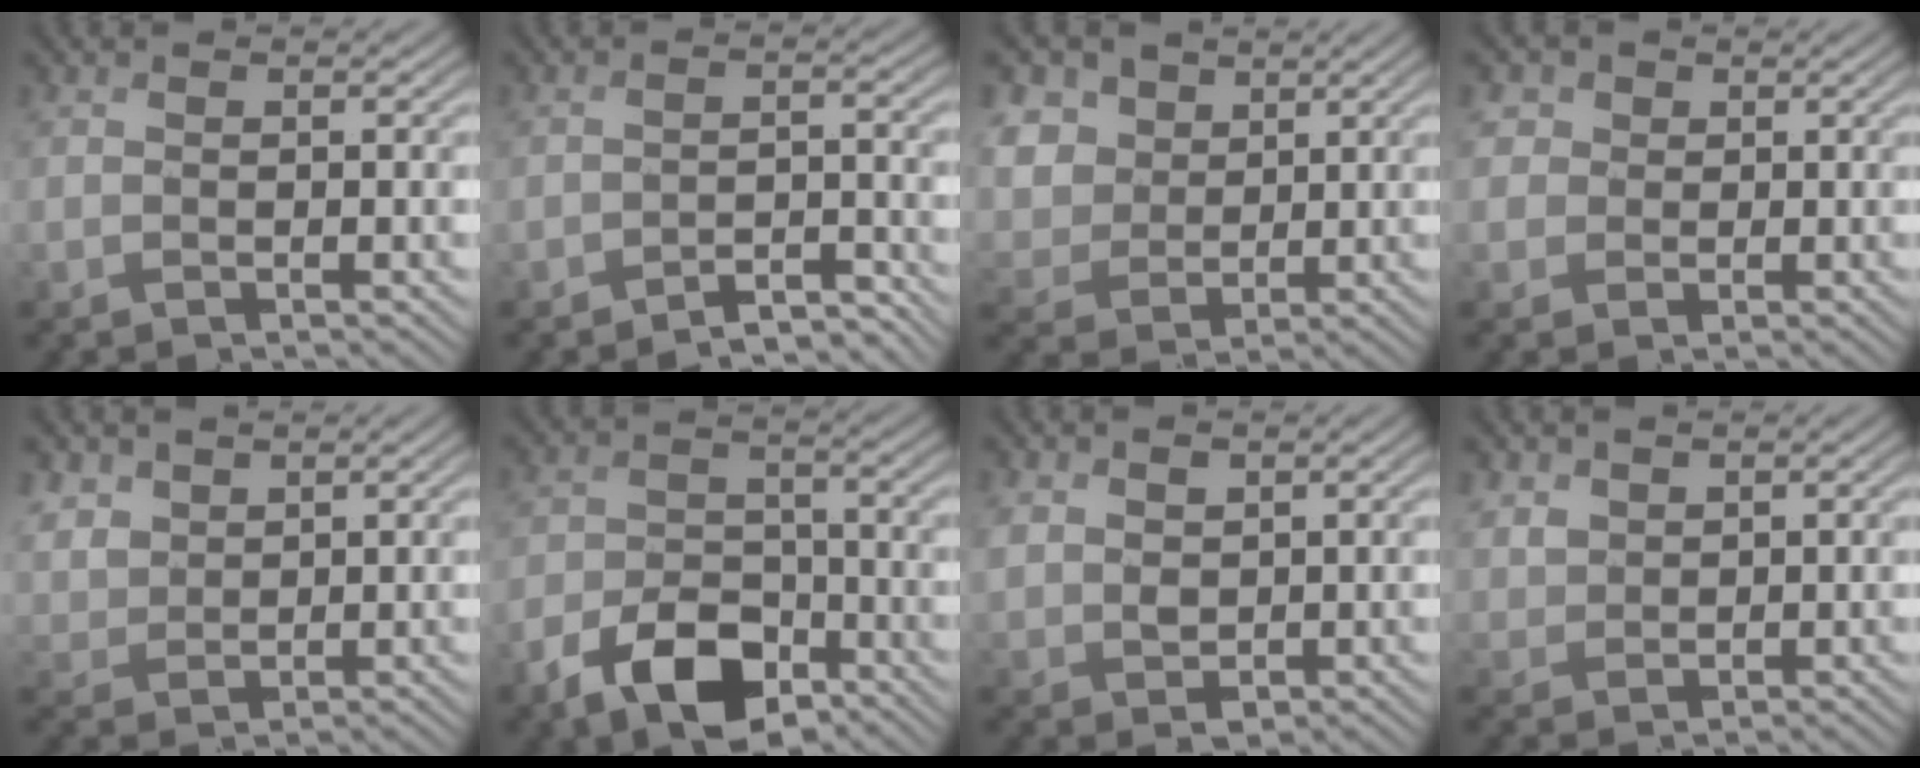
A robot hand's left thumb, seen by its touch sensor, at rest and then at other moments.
{"total": 3.4, "force": [-3.1, 0.7, 1.3], "torque": [-0.020, 0.005, -0.052]}
{"total": 7.6, "force": [3.3, 6.1, 3.3], "torque": [-0.139, 0.006, 0.066]}
{"total": 3.7, "force": [1.3, 3.3, 1.0], "torque": [-0.049, 0.003, 0.021]}
{"total": 4.7, "force": [3.1, 3.1, 1.8], "torque": [-0.063, 0.000, 0.067]}
{"total": 8.9, "force": [-5.4, 4.8, 5.2], "torque": [-0.097, -0.004, -0.107]}
{"total": 3.8, "force": [1.8, 2.7, 2.1], "torque": [-0.059, -0.003, 0.038]}
{"total": 3.1, "force": [2.2, 2.0, 1.0], "torque": [-0.032, 0.002, 0.051]}